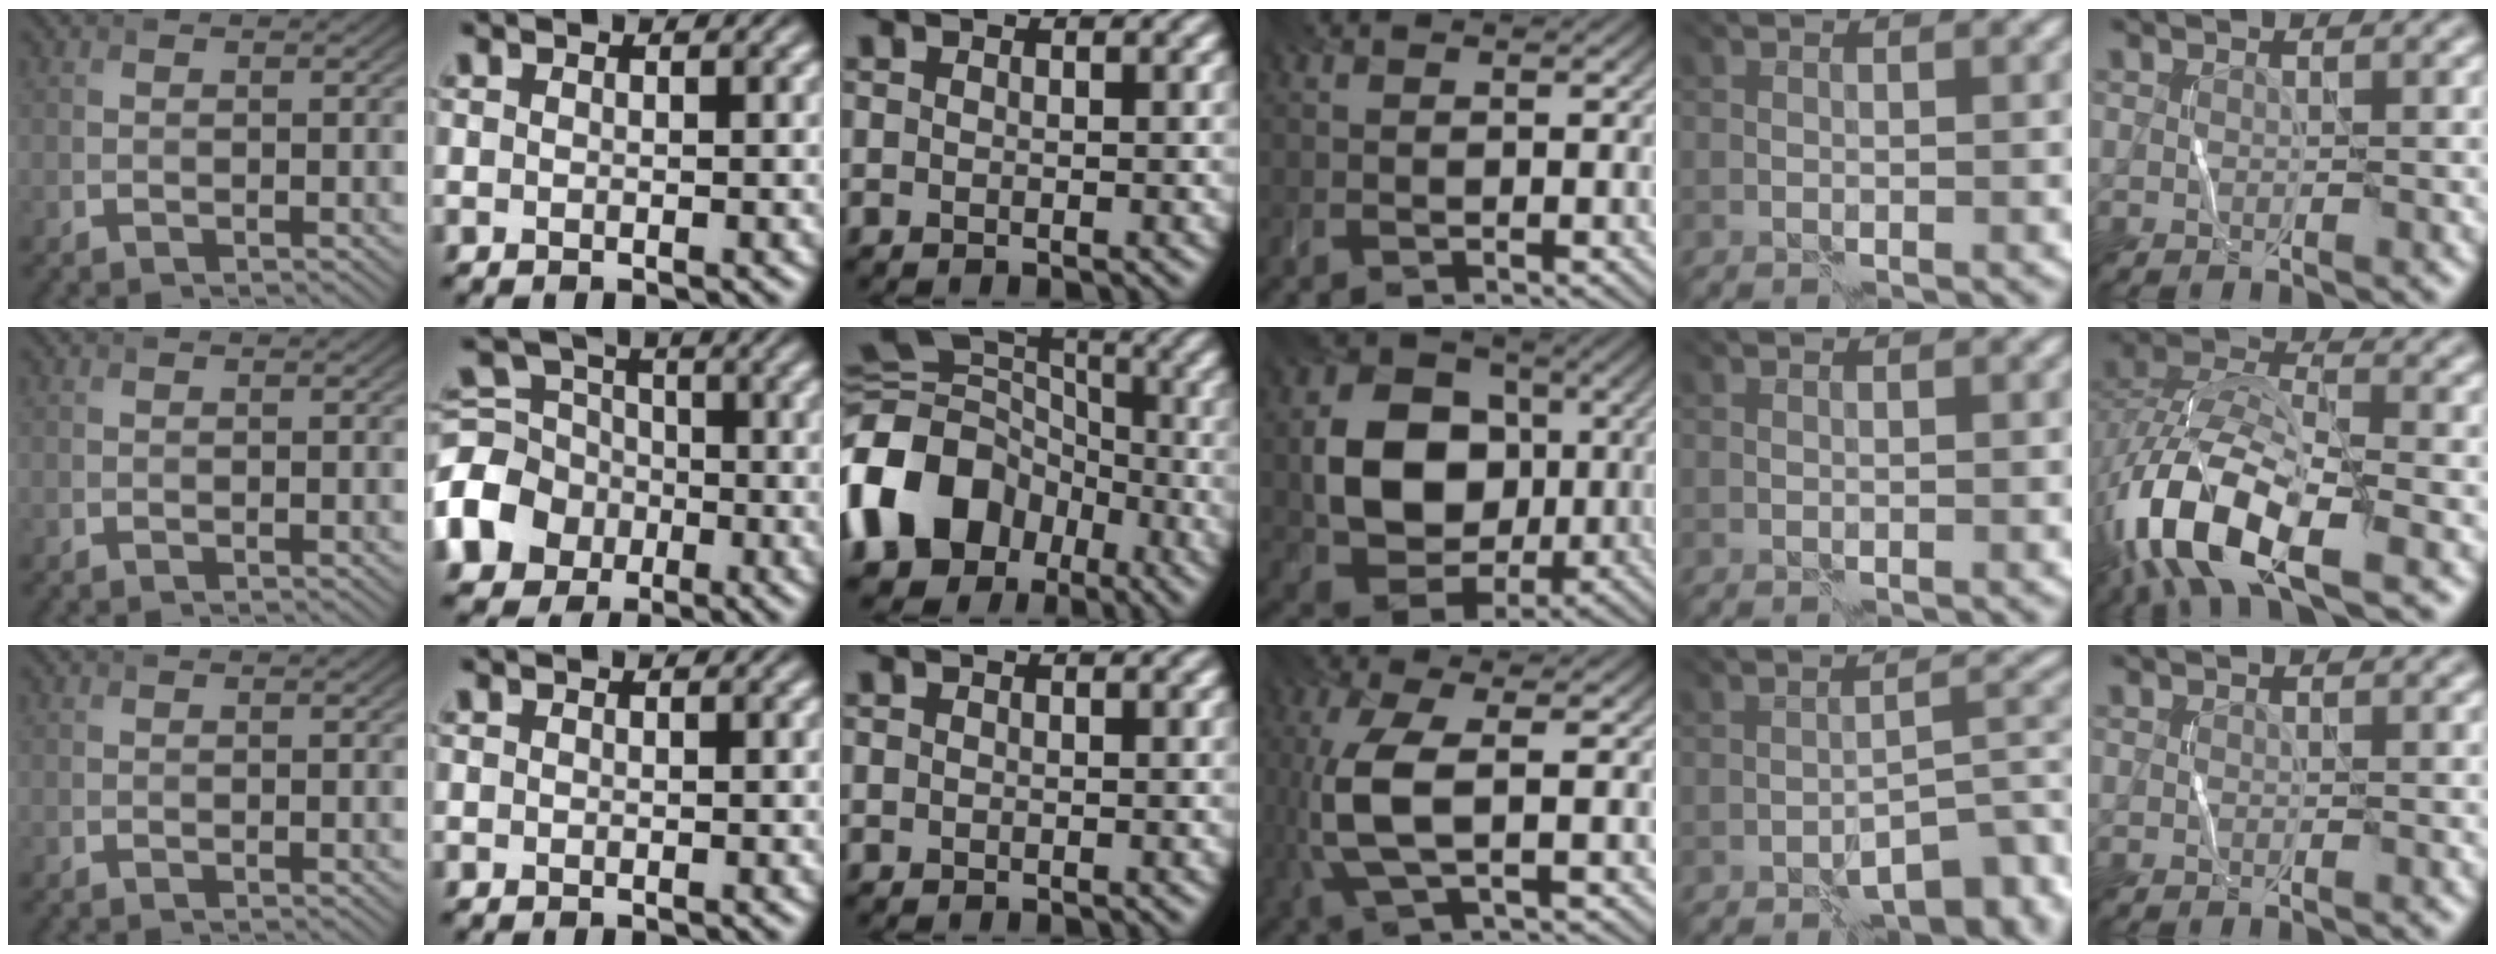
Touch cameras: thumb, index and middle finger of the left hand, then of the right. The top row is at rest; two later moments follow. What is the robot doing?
{"motion": "wrap", "object": "cellophane"}